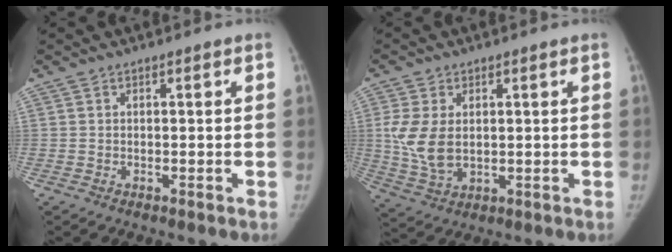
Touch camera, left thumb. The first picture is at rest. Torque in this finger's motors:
{"motor_torque": [2.09, 2.09, 1.35, -0.59, 0.08]}